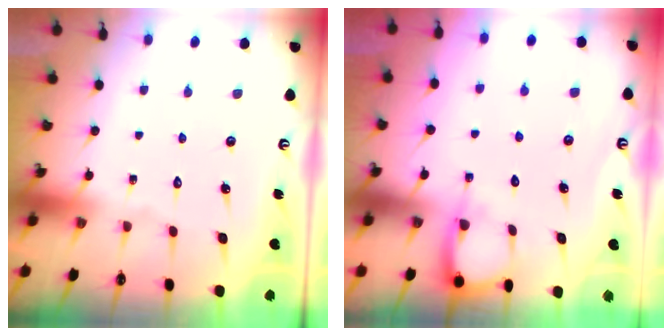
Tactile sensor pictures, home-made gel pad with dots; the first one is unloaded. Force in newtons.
{"total": 4.5, "press": 4.5, "slide": 0.4}